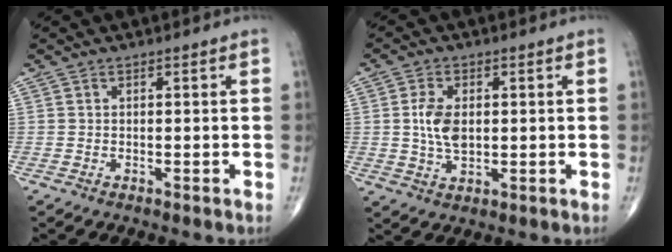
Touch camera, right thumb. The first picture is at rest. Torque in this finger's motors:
{"motor_torque": [0.83, 0.81, 0.87, 0.20, 0.05]}